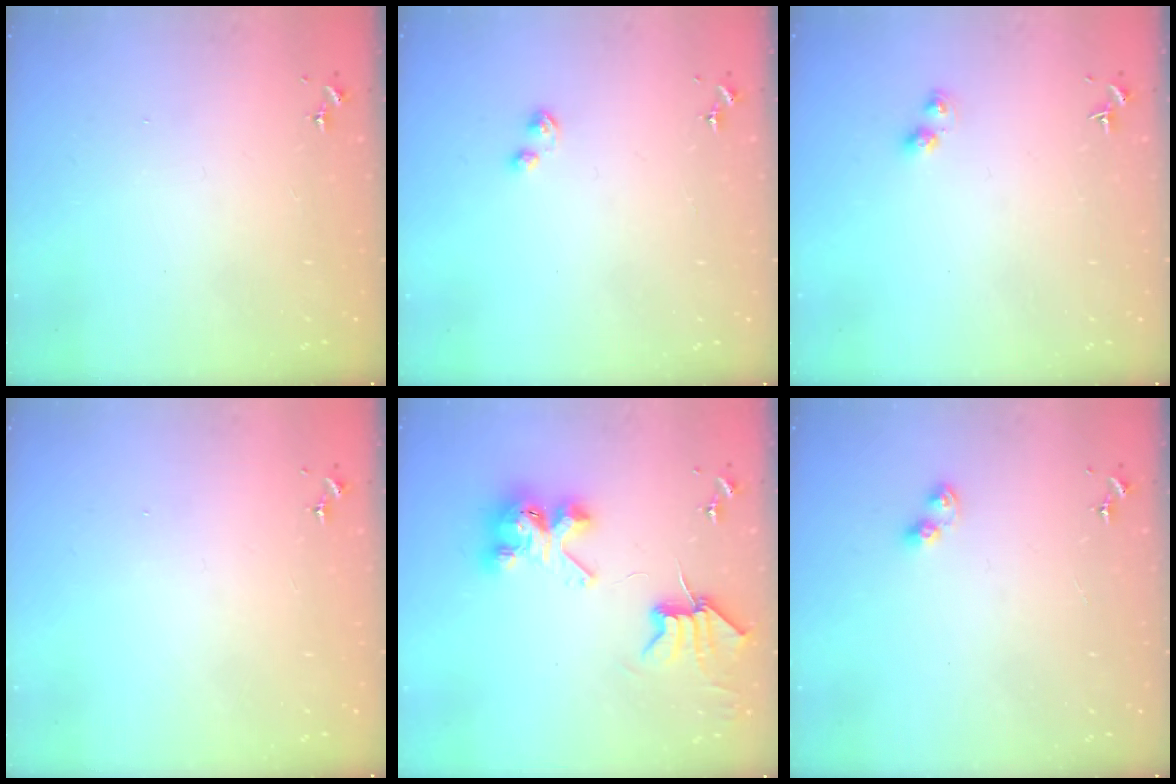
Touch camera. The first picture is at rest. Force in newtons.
{"total": 2.9, "press": 2.9, "slide": 0.5}
{"total": 4.4, "press": 4.4, "slide": 0.3}
{"total": 0.0}
{"total": 9.7, "press": 9.6, "slide": 0.7}
{"total": 3.9, "press": 3.9, "slide": 0.4}